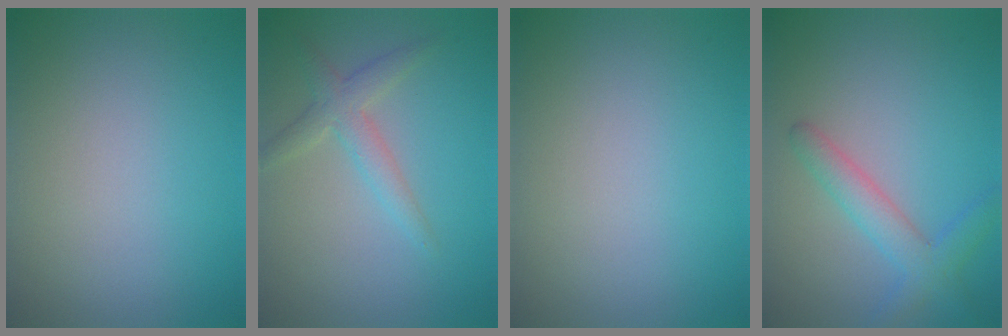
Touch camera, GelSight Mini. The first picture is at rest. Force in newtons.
{"total": 2.5, "press": 2.5, "slide": 0.1}
{"total": 0.0}
{"total": 2.2, "press": 2.2, "slide": 0.2}